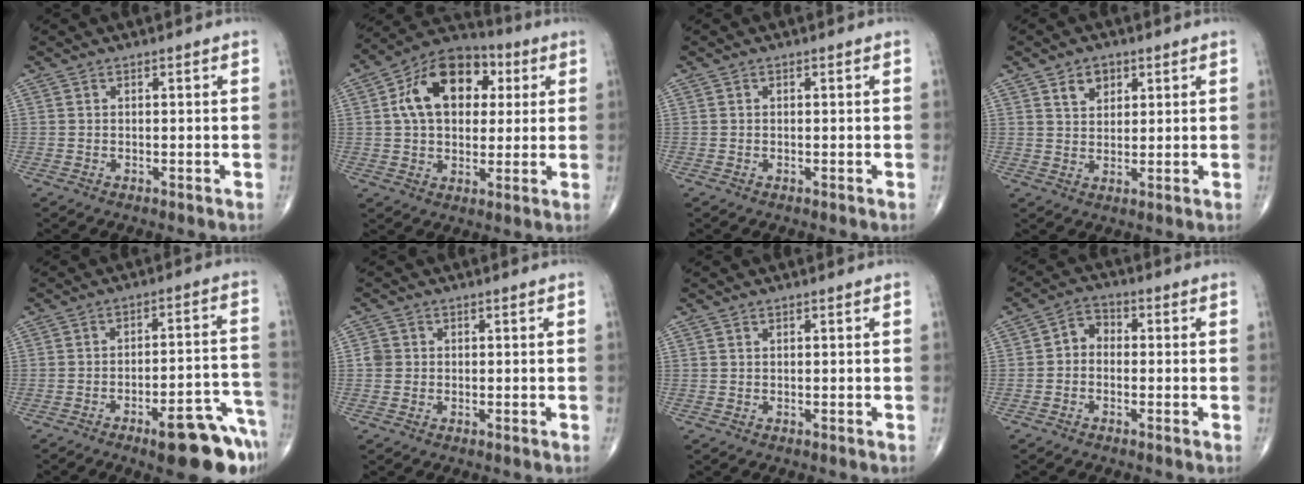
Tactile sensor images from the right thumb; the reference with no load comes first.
{"total": 16.2, "force": [4.0, 10.9, 11.3], "torque": [-0.156, 0.013, 0.058]}
{"total": 0.0}
{"total": 4.6, "force": [2.4, 3.2, 2.3], "torque": [-0.019, -0.014, 0.042]}
{"total": 13.9, "force": [-8.5, 3.4, 10.5], "torque": [-0.091, 0.067, -0.111]}
{"total": 2.0, "force": [0.0, 1.9, 0.6], "torque": [0.000, 0.005, -0.002]}
{"total": 0.0}
{"total": 4.0, "force": [-0.6, 3.2, 2.3], "torque": [-0.022, 0.017, -0.026]}